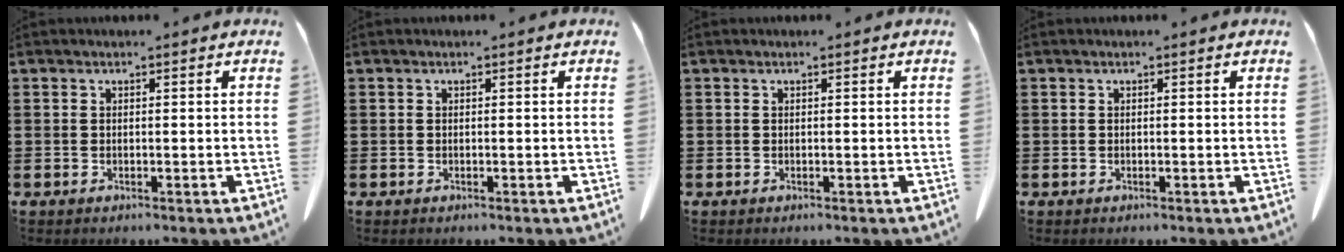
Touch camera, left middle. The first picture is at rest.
{"total": 0.0}
{"total": 0.0}
{"total": 0.0}